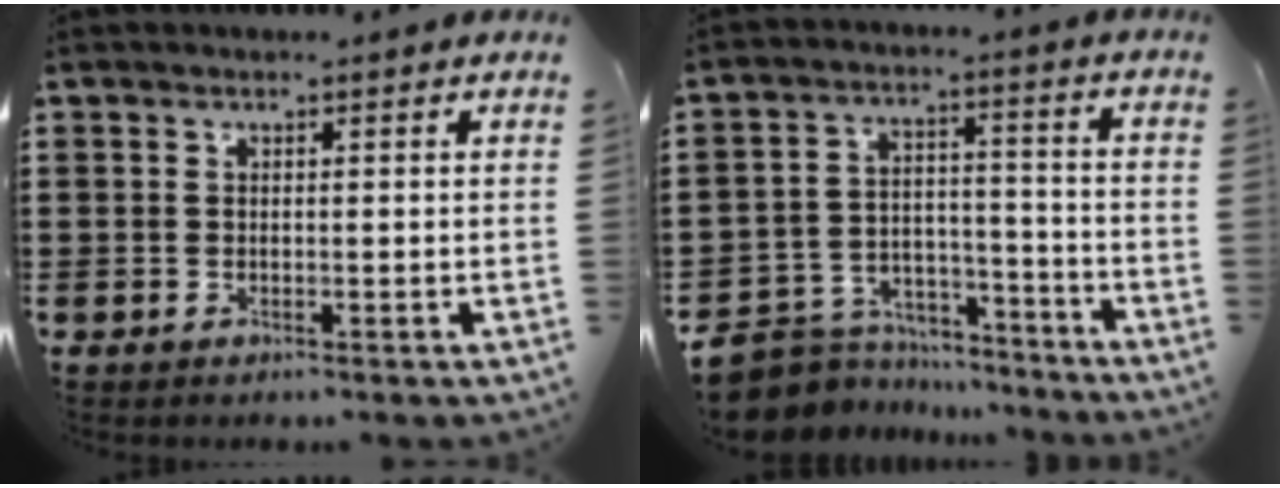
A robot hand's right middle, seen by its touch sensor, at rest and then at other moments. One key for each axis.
{"total": 7.2, "fx": -6.8, "fy": 2.3, "fz": 0.8, "tx": -0.036, "ty": 0.009, "tz": -0.138}